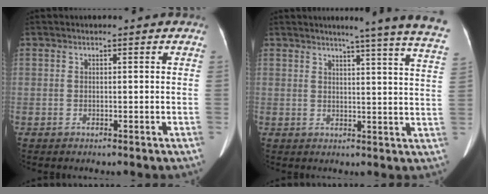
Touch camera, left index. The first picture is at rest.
{"total": 17.5, "force": [15.2, -1.3, 8.5], "torque": [-0.109, -0.063, 0.163]}